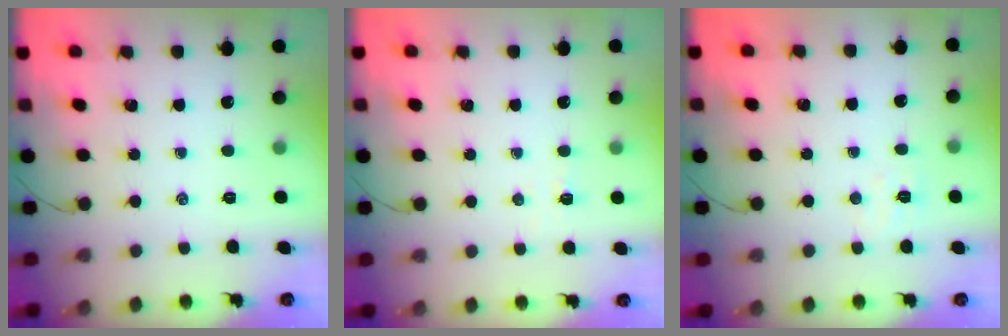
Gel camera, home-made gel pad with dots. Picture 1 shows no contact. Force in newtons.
{"total": 2.6, "press": 2.5, "slide": 0.8}
{"total": 3.3, "press": 3.2, "slide": 0.9}